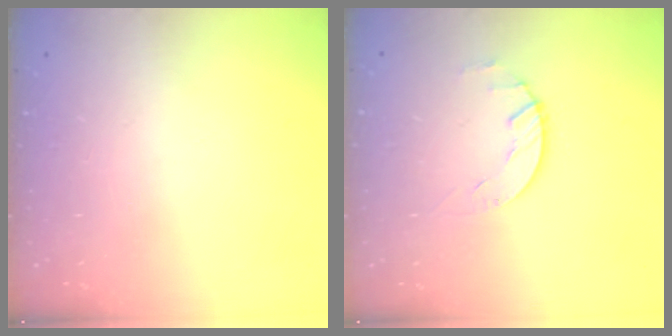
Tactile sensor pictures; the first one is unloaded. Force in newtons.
{"total": 1.5, "press": 1.5, "slide": 0.2}